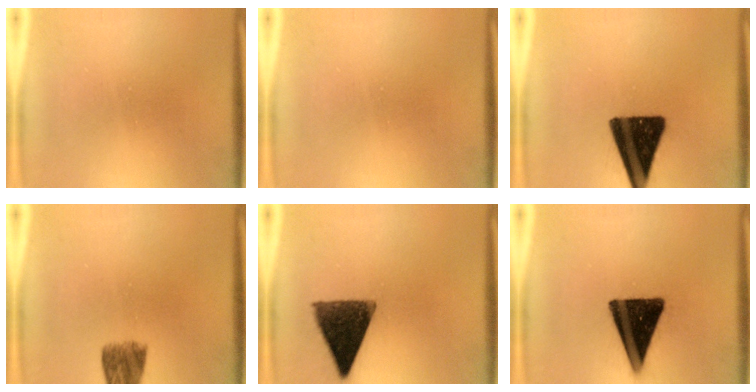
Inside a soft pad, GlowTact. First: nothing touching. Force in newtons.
{"total": 0.0}
{"total": 15.8}
{"total": 4.3}
{"total": 12.4}
{"total": 15.8}